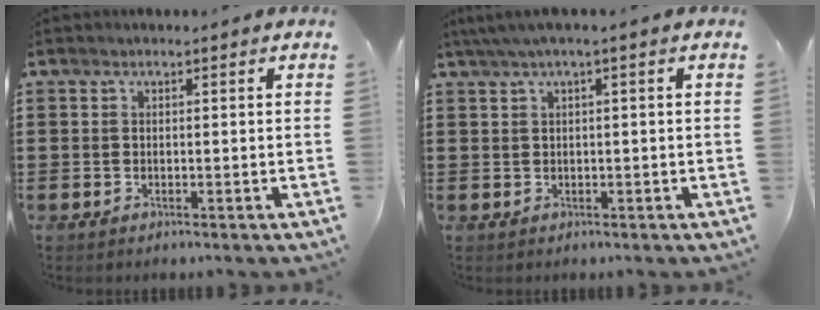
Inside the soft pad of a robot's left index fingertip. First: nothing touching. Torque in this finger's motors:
{"motor_torque": [0.91, -0.88, 0.29, 0.10]}